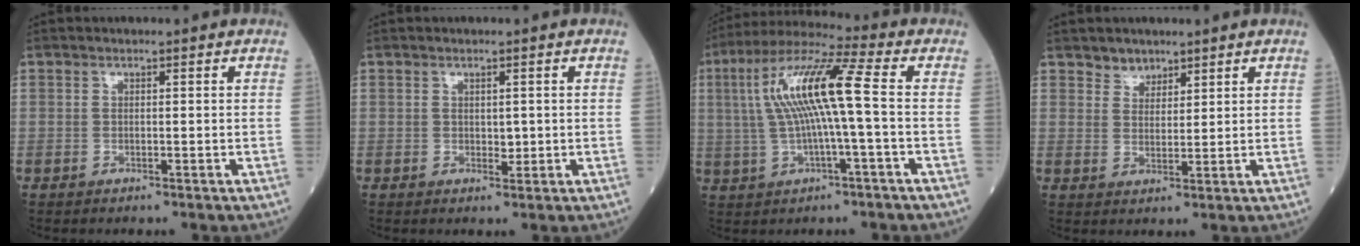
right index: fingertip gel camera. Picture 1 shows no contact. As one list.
[{"total": 1.4, "force": [0.1, 0.8, 1.1], "torque": [-0.014, -0.003, 0.003]}, {"total": 12.3, "force": [0.8, 0.5, 12.3], "torque": [-0.242, 0.026, 0.011]}, {"total": 2.7, "force": [2.3, 1.6, 0.0], "torque": [0.007, -0.001, 0.036]}]